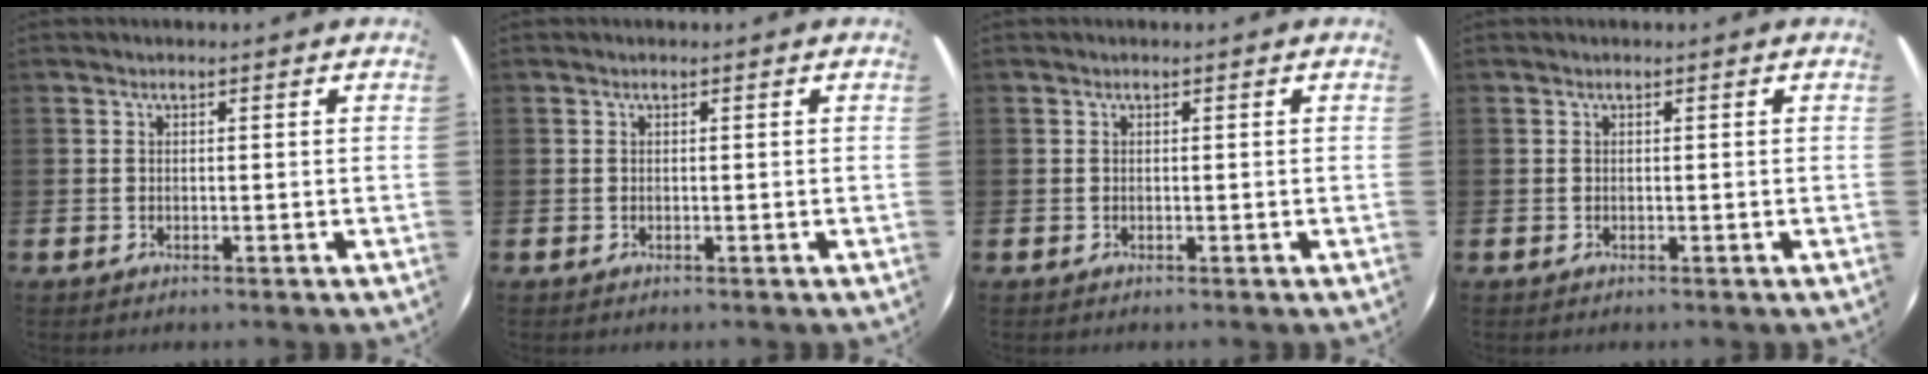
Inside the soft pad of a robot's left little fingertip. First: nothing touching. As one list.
[{"total": 0.0}, {"total": 0.0}, {"total": 0.0}]